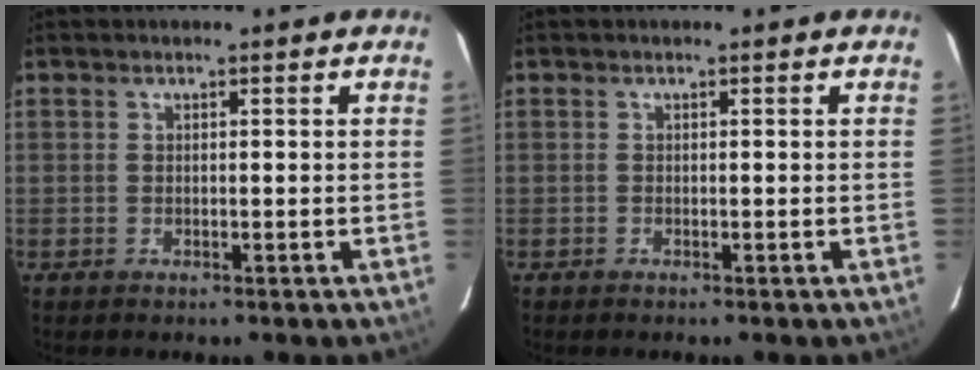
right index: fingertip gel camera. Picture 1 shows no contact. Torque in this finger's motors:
{"motor_torque": [0.00, 0.01, 0.00, 0.00]}